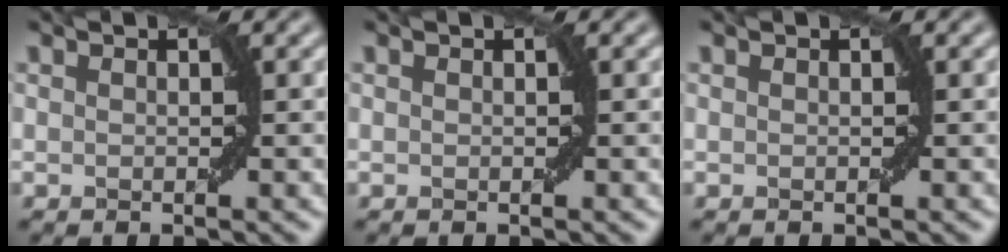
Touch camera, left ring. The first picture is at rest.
{"total": 0.0}
{"total": 0.0}